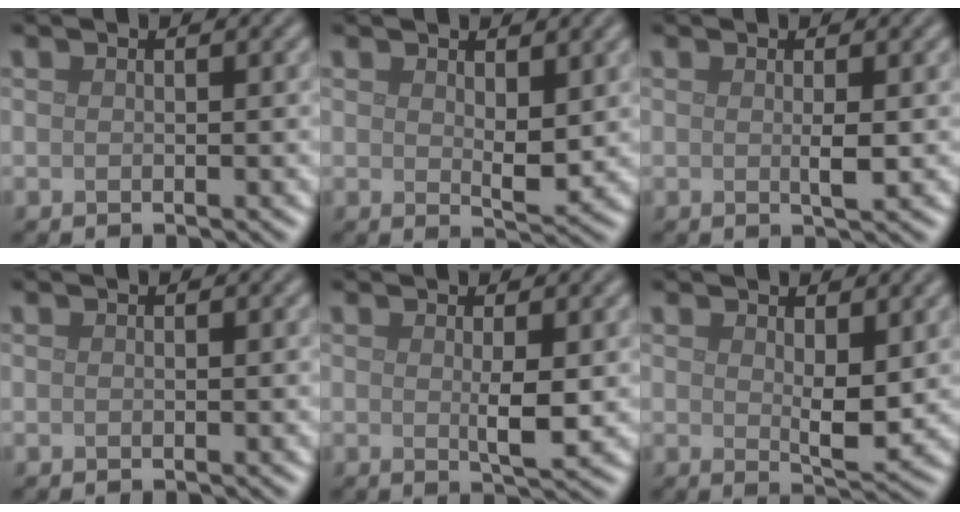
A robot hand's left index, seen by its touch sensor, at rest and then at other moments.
{"total": 2.5, "force": [1.0, 1.1, 2.0], "torque": [-0.033, -0.008, 0.019]}
{"total": 1.3, "force": [0.1, 0.1, 1.3], "torque": [-0.024, -0.001, 0.000]}
{"total": 0.0}
{"total": 2.2, "force": [0.3, 0.3, 2.2], "torque": [-0.039, -0.006, 0.005]}
{"total": 3.1, "force": [1.0, 1.2, 2.7], "torque": [-0.047, -0.007, 0.019]}